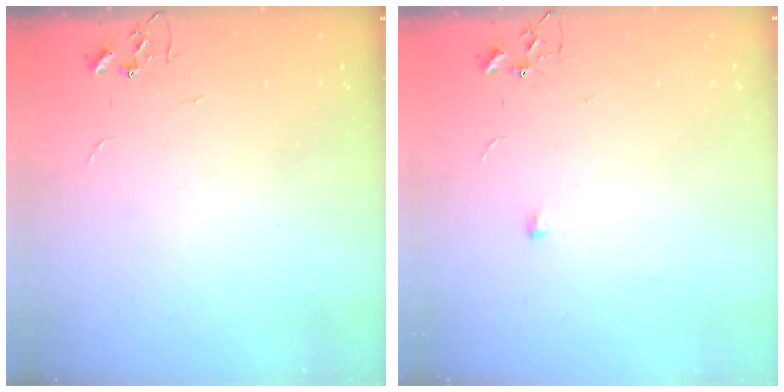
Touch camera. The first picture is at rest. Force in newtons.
{"total": 5.4, "press": 5.3, "slide": 0.7}